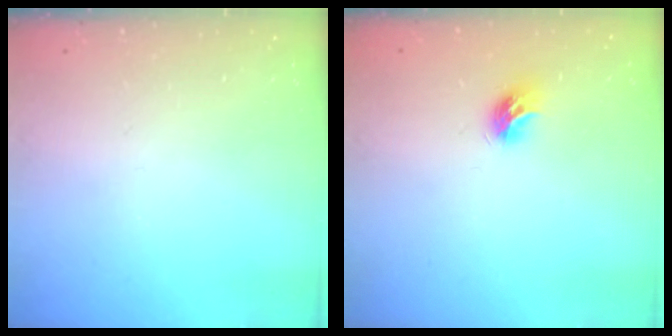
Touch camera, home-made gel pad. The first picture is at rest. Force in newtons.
{"total": 7.5, "press": 7.5, "slide": 0.1}